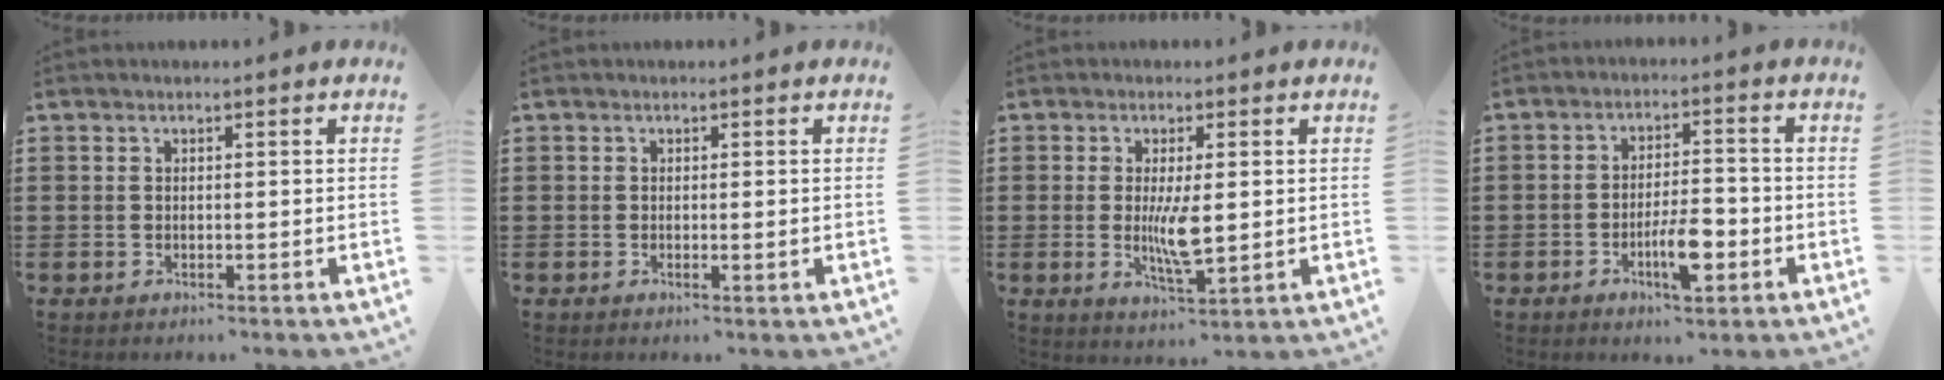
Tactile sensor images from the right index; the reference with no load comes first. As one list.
[{"total": 0.6, "force": [0.0, 0.0, 0.6], "torque": [-0.011, -0.004, -0.001]}, {"total": 5.8, "force": [-0.2, 1.6, 5.6], "torque": [-0.114, -0.006, -0.009]}, {"total": 6.7, "force": [-2.7, 2.3, 5.7], "torque": [-0.104, 0.001, -0.046]}]